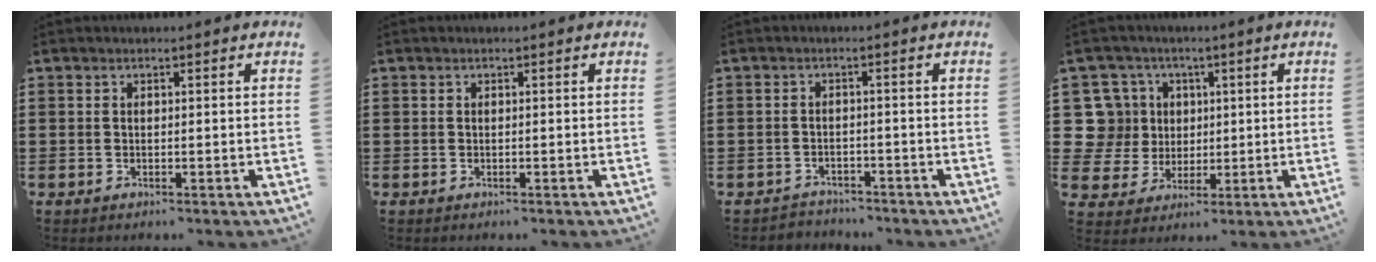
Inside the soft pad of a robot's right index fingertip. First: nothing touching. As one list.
[{"total": 0.0}, {"total": 2.1, "force": [-2.0, 0.6, -0.3], "torque": [-0.003, 0.003, -0.048]}, {"total": 9.9, "force": [2.1, 9.1, 3.0], "torque": [-0.119, 0.010, 0.043]}]